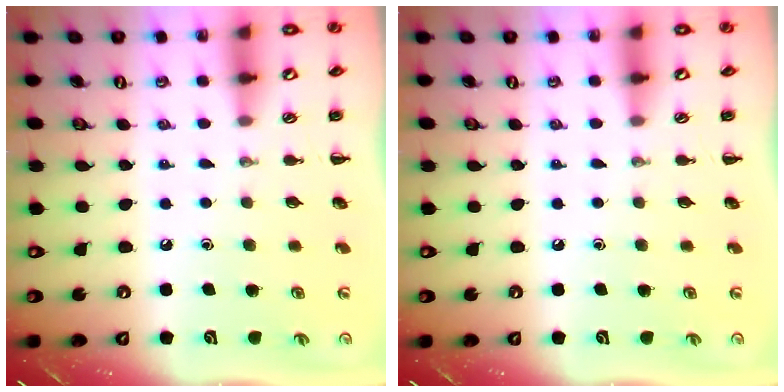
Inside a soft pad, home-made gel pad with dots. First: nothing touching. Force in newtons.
{"total": 0.0}